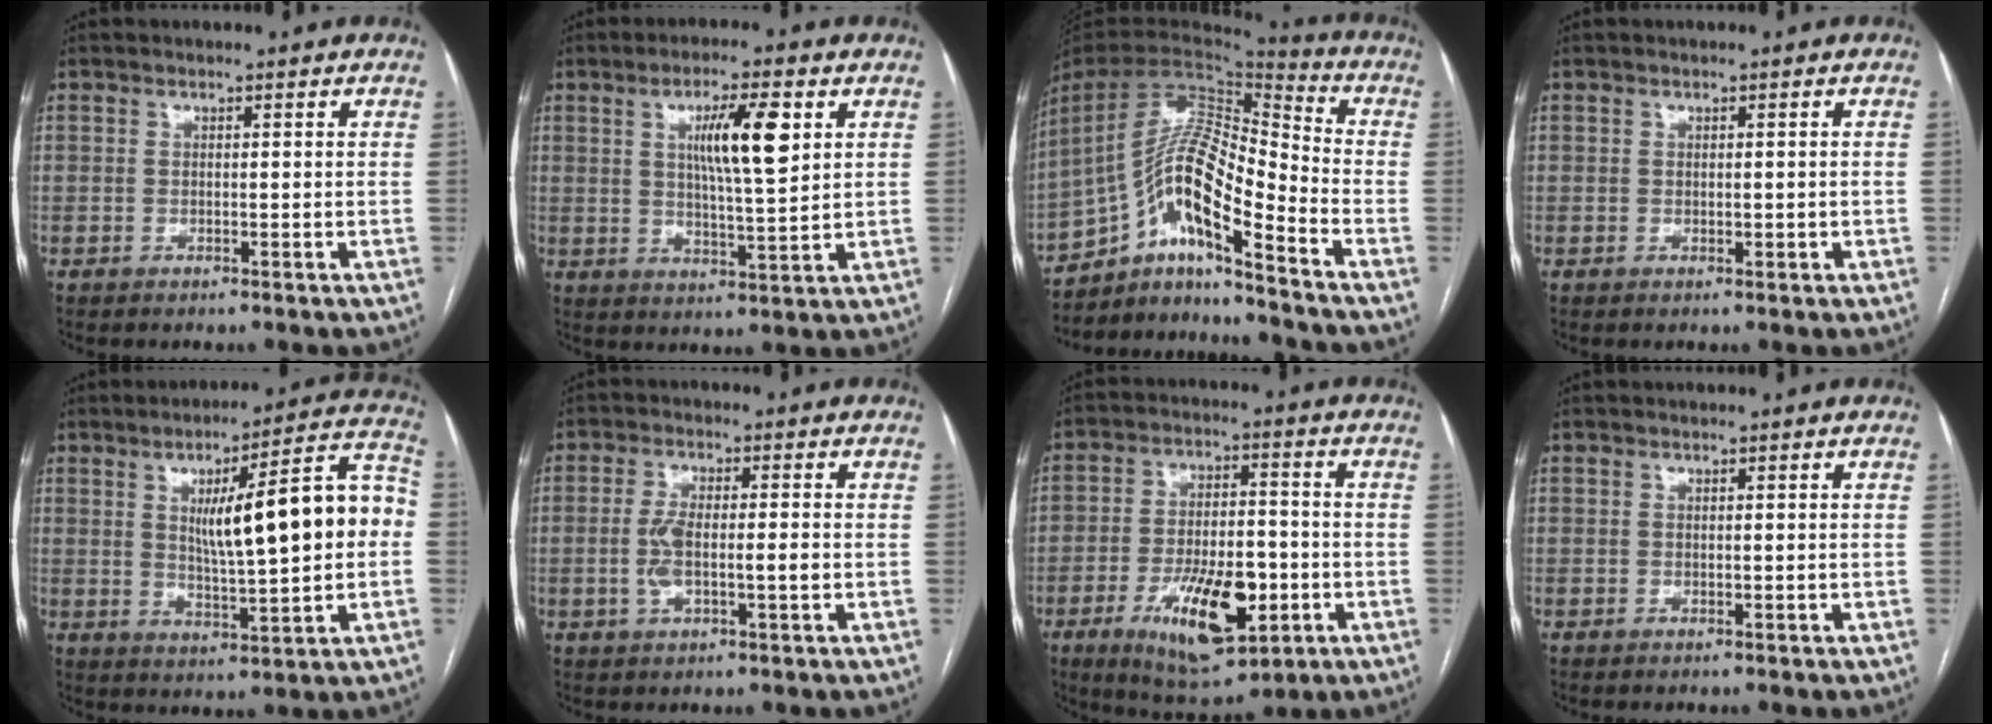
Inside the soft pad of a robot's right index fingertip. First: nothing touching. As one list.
[{"total": 9.1, "force": [3.0, 1.1, 8.5], "torque": [-0.145, 0.002, 0.051]}, {"total": 16.0, "force": [-10.2, 2.1, 12.1], "torque": [-0.228, 0.020, -0.181]}, {"total": 0.6, "force": [-0.1, 0.4, 0.4], "torque": [-0.005, 0.001, 0.001]}, {"total": 16.5, "force": [1.6, 2.4, 16.2], "torque": [-0.232, 0.034, 0.027]}, {"total": 5.5, "force": [-0.7, 1.6, 5.2], "torque": [-0.112, 0.011, -0.010]}, {"total": 14.6, "force": [-5.2, 5.6, 12.5], "torque": [-0.217, -0.002, -0.073]}, {"total": 0.0}]